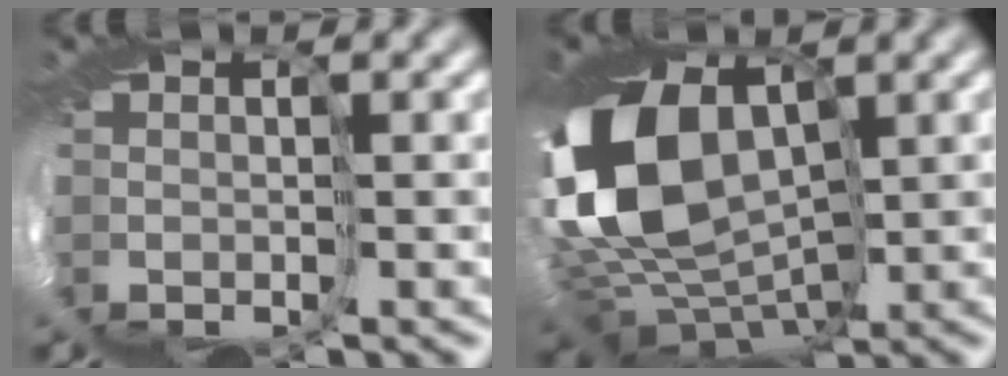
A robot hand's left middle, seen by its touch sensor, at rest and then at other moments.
{"total": 12.9, "force": [2.6, 8.7, 9.1], "torque": [-0.193, -0.012, 0.045]}